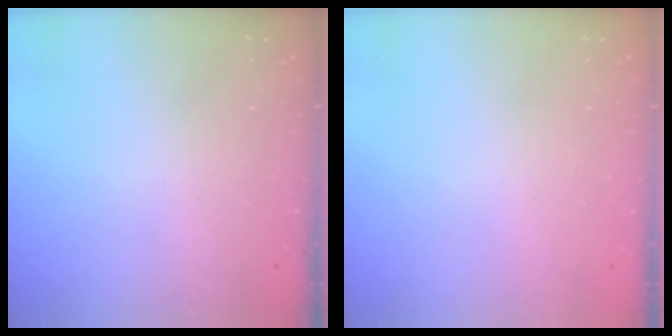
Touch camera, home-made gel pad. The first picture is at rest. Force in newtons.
{"total": 0.0}